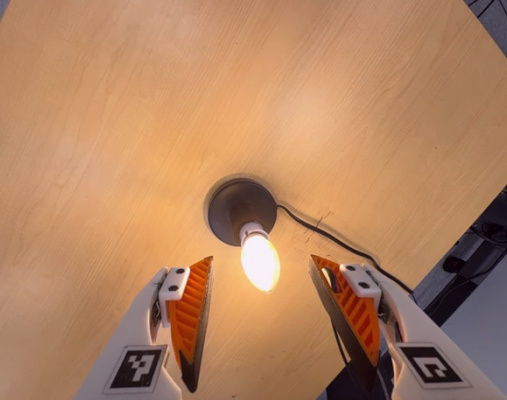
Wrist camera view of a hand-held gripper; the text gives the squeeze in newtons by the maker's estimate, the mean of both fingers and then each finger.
{"total": 0.0}